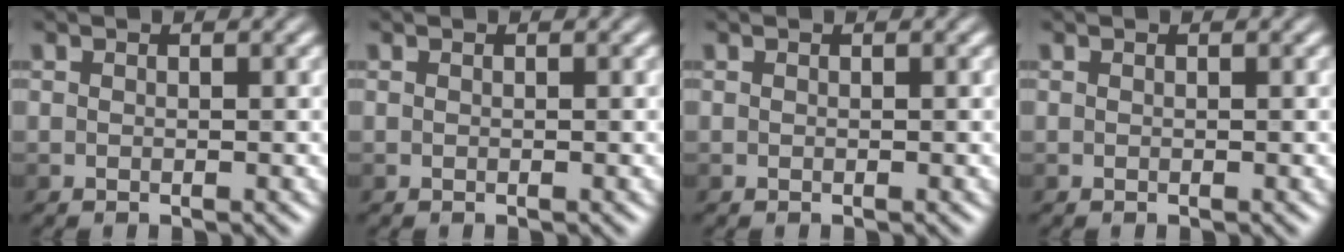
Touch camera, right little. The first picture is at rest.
{"total": 0.0}
{"total": 0.0}
{"total": 0.0}